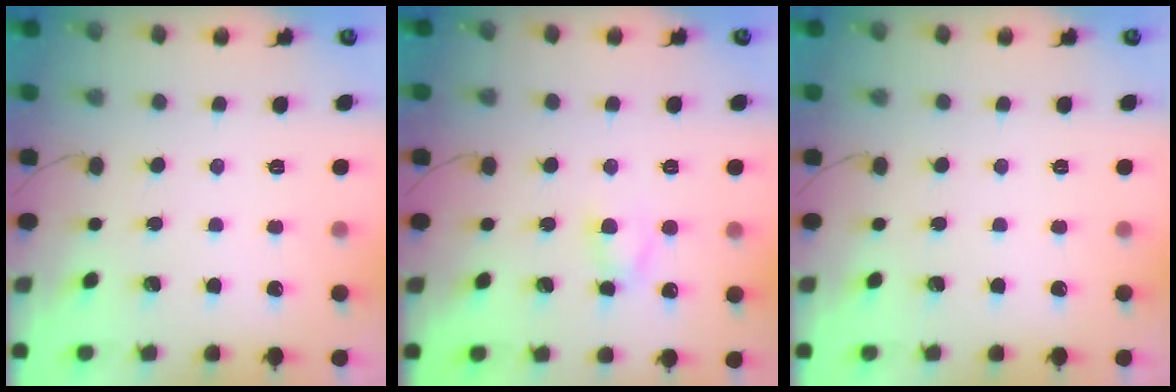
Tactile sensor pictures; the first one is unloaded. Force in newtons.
{"total": 3.5, "press": 3.4, "slide": 1.1}
{"total": 0.0}